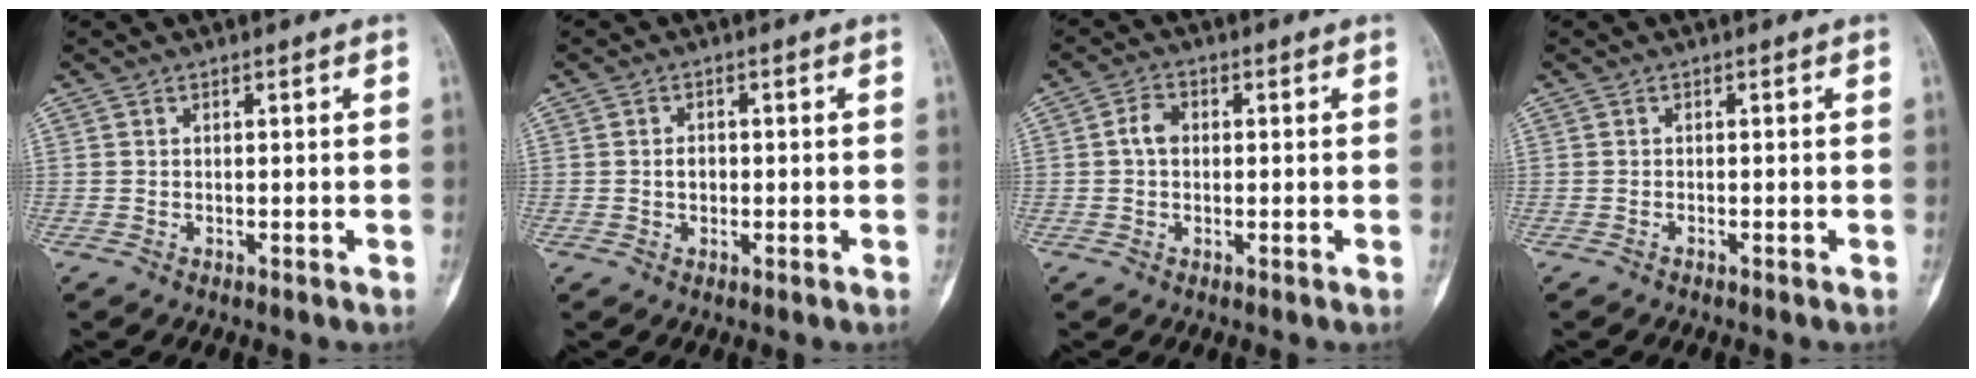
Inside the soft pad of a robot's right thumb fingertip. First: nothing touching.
{"total": 2.1, "force": [-0.2, 1.6, 1.3], "torque": [-0.014, 0.004, -0.003]}
{"total": 3.3, "force": [0.1, 2.5, 2.2], "torque": [-0.036, 0.010, -0.004]}
{"total": 0.0}